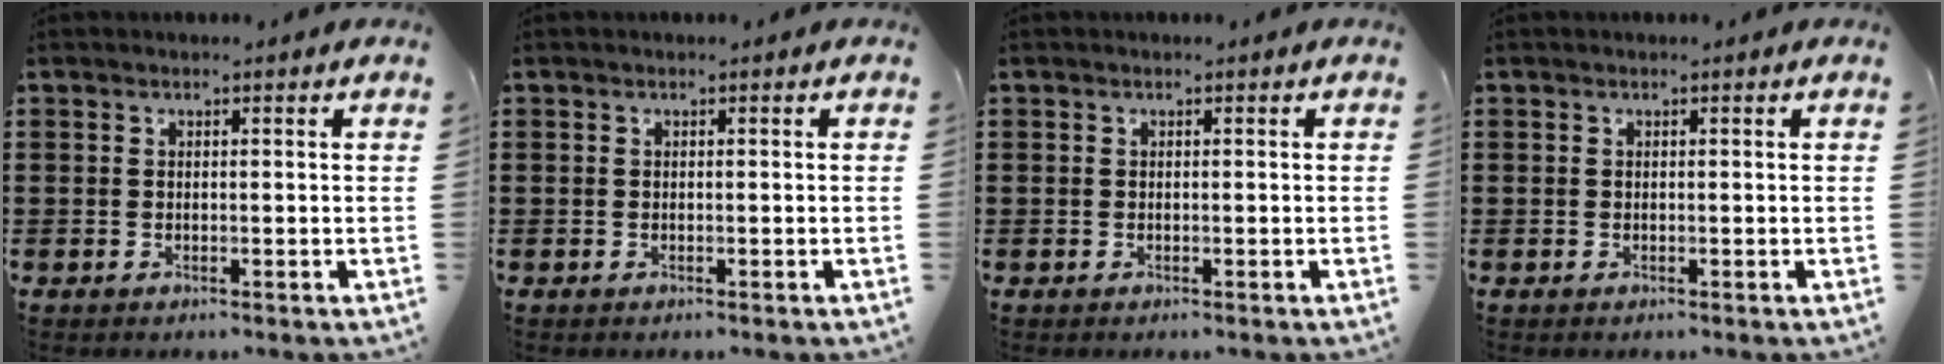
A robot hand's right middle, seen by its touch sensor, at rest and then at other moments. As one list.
[{"total": 0.0}, {"total": 0.0}, {"total": 0.0}]